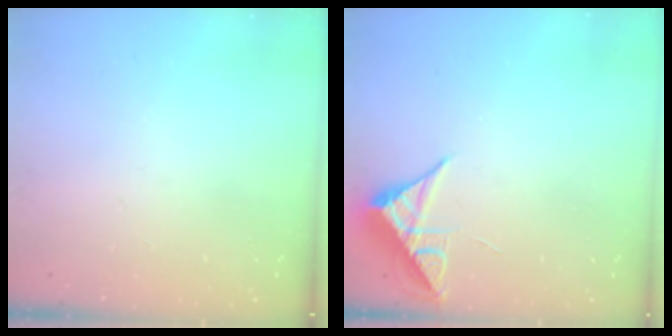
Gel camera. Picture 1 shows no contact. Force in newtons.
{"total": 7.7, "press": 7.7, "slide": 0.4}